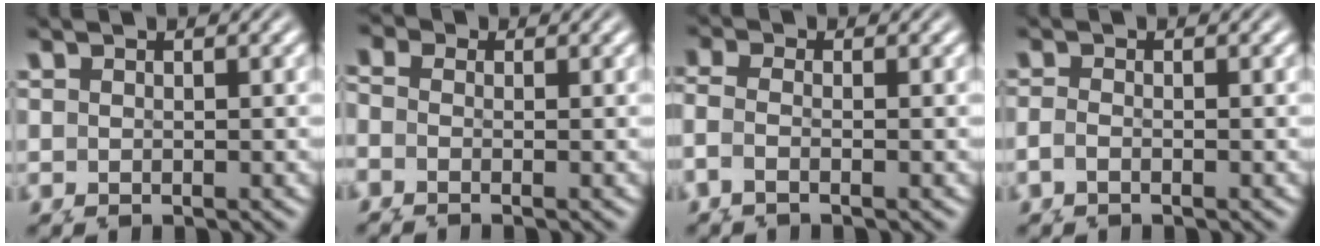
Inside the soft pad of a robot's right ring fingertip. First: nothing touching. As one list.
[{"total": 1.9, "force": [-0.1, 1.5, 1.1], "torque": [-0.027, -0.004, -0.008]}, {"total": 2.5, "force": [-0.6, 1.4, 2.0], "torque": [-0.064, -0.014, -0.003]}, {"total": 0.8, "force": [-0.4, 0.2, 0.7], "torque": [-0.019, -0.005, -0.004]}]